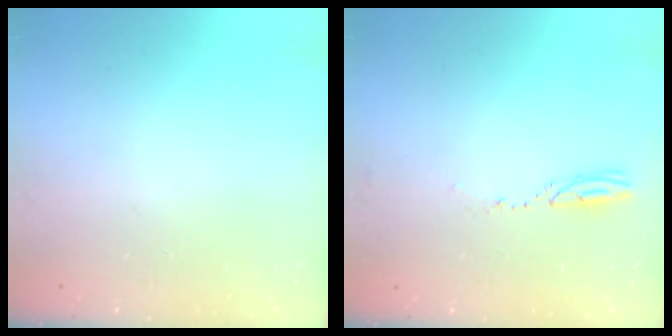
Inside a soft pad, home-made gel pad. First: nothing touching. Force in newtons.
{"total": 2.9, "press": 2.9, "slide": 0.4}